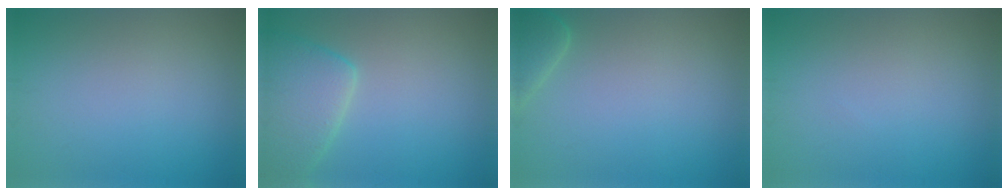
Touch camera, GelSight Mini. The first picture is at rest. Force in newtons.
{"total": 5.3, "press": 5.3, "slide": 0.4}
{"total": 2.3, "press": 2.3, "slide": 0.3}
{"total": 0.0}